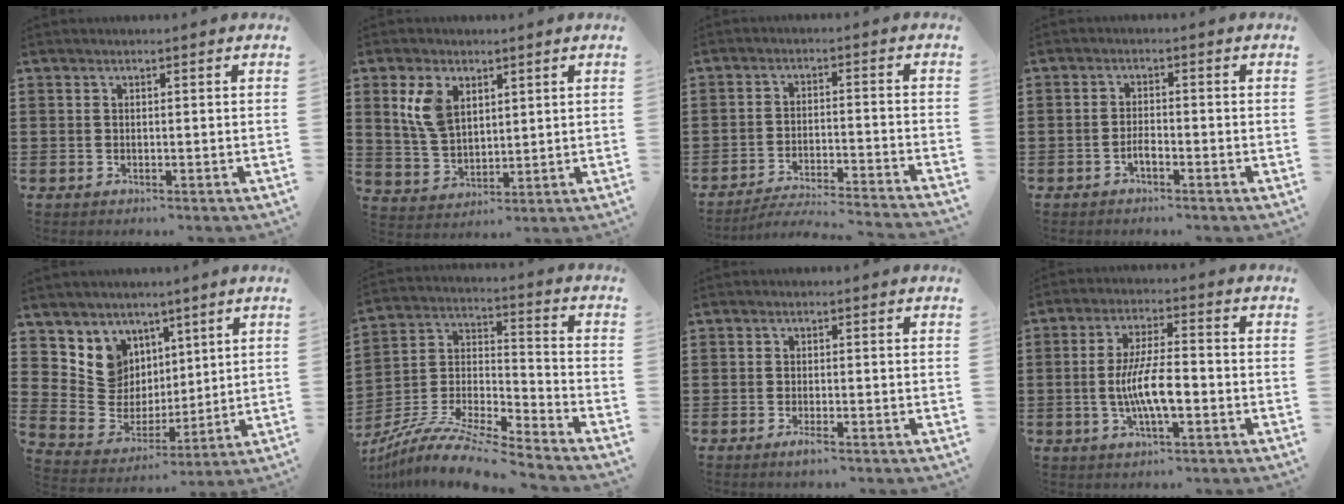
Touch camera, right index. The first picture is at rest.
{"total": 7.1, "force": [3.1, 4.3, 4.7], "torque": [-0.121, 0.006, 0.054]}
{"total": 4.2, "force": [-4.1, -0.2, 1.1], "torque": [-0.031, -0.007, -0.085]}
{"total": 2.0, "force": [-1.2, 0.6, 1.5], "torque": [-0.028, 0.002, -0.023]}
{"total": 8.2, "force": [3.4, 7.4, 1.1], "torque": [-0.070, -0.033, 0.071]}
{"total": 9.9, "force": [-9.1, 1.1, 3.8], "torque": [-0.079, 0.011, -0.186]}
{"total": 1.5, "force": [-0.9, 0.2, 1.2], "torque": [-0.028, -0.007, -0.018]}
{"total": 8.0, "force": [-1.5, 2.3, 7.5], "torque": [-0.156, -0.002, -0.035]}